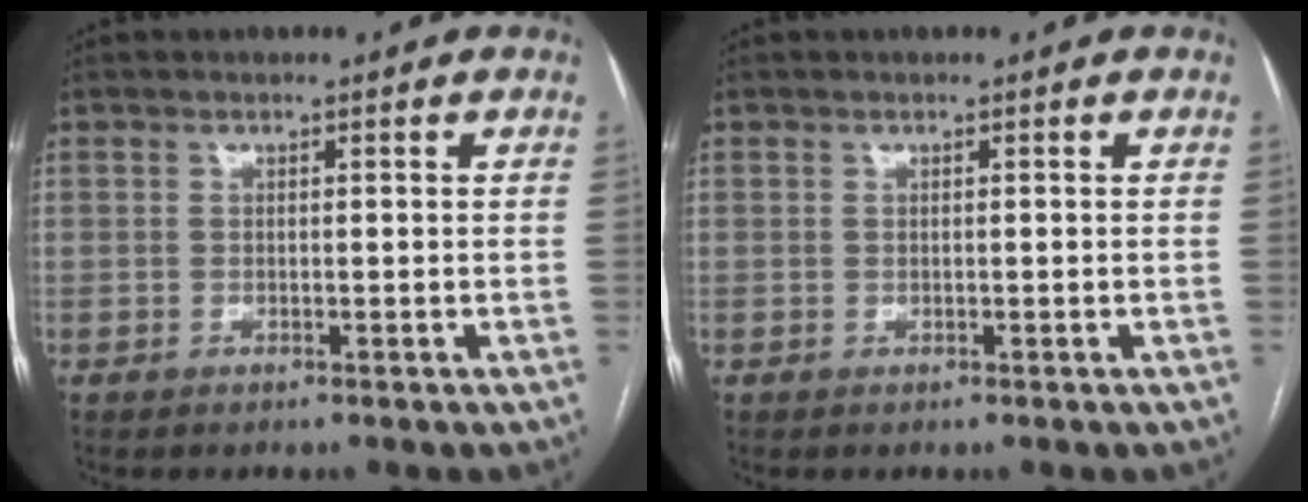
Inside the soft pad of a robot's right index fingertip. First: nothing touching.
{"total": 0.0}